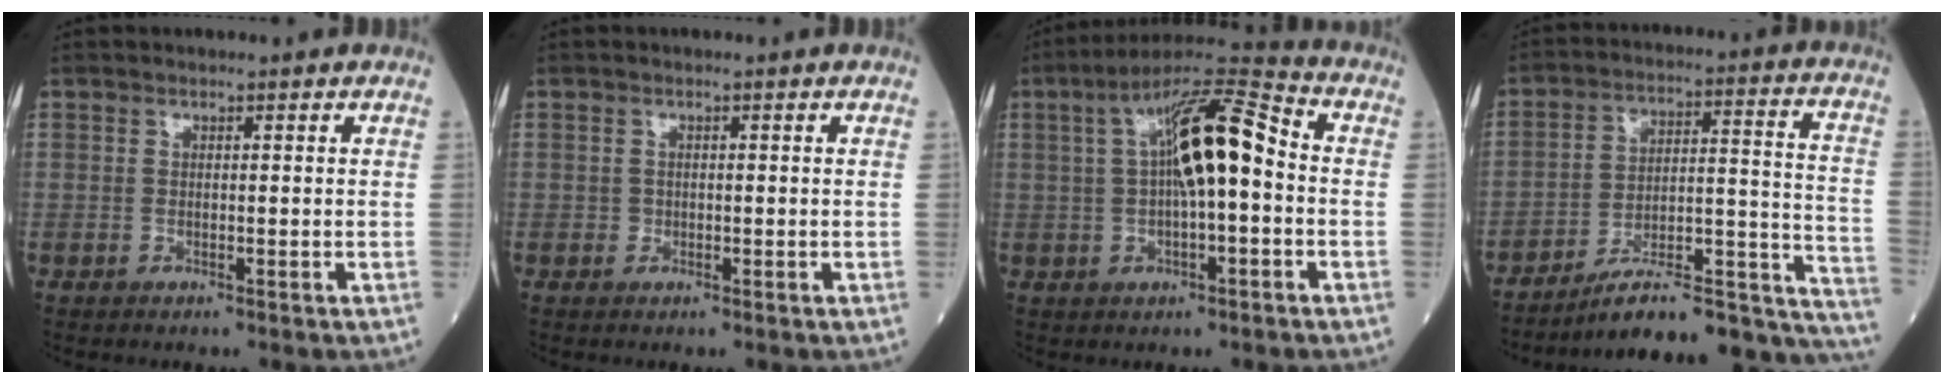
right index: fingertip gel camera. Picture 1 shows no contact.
{"total": 0.6, "force": [-0.2, 0.5, 0.1], "torque": [0.000, 0.004, -0.004]}
{"total": 12.8, "force": [1.0, 2.6, 12.5], "torque": [-0.221, 0.035, 0.011]}
{"total": 22.8, "force": [-19.9, 3.3, 10.5], "torque": [-0.067, 0.044, -0.286]}